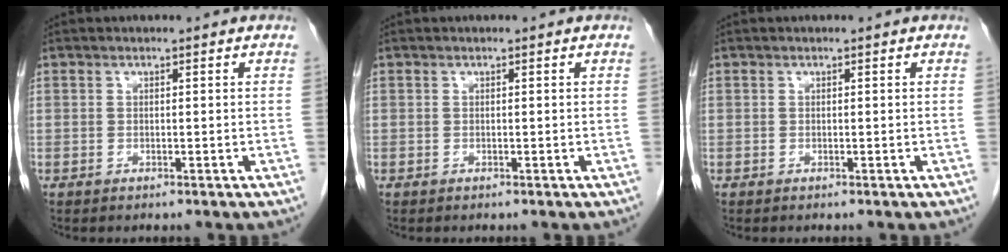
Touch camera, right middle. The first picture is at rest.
{"total": 0.0}
{"total": 0.0}